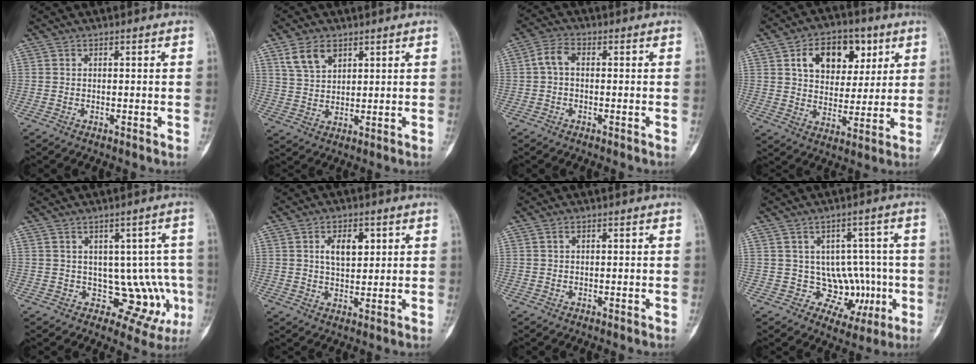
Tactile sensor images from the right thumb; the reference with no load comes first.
{"total": 6.2, "force": [3.6, 3.7, 3.4], "torque": [-0.056, -0.013, 0.076]}
{"total": 3.9, "force": [0.1, 2.4, 3.1], "torque": [-0.058, 0.014, -0.006]}
{"total": 14.3, "force": [5.7, 9.6, 8.8], "torque": [-0.092, -0.009, 0.093]}
{"total": 8.9, "force": [-0.3, 6.7, 5.9], "torque": [-0.023, 0.000, 0.014]}
{"total": 5.9, "force": [2.0, 3.4, 4.4], "torque": [-0.061, -0.010, 0.036]}
{"total": 0.6, "force": [0.3, 0.3, 0.4], "torque": [-0.011, 0.004, 0.006]}
{"total": 9.1, "force": [-0.7, 8.0, 4.3], "torque": [0.000, 0.015, 0.006]}